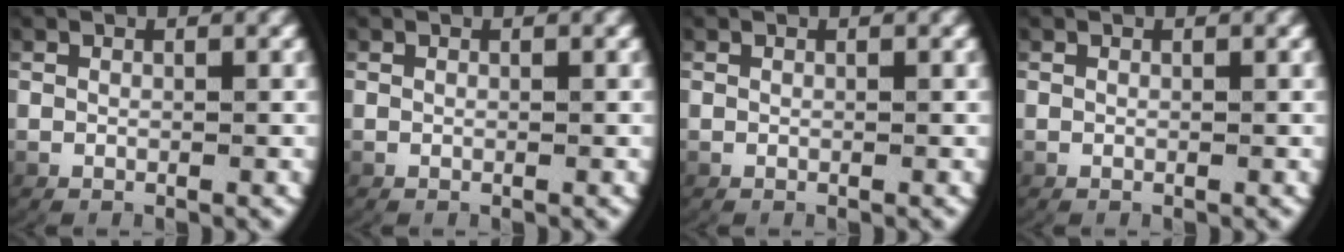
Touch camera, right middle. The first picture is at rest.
{"total": 0.0}
{"total": 0.0}
{"total": 0.0}